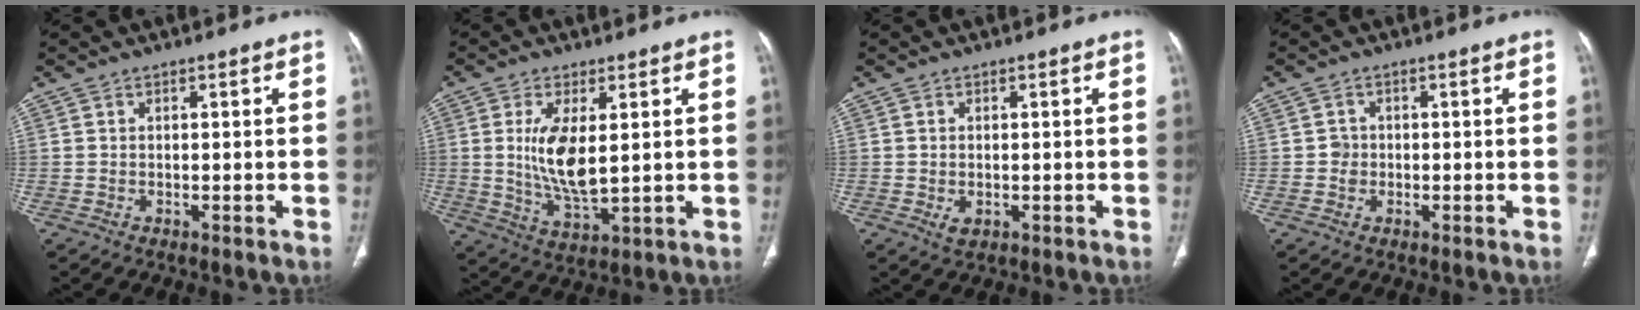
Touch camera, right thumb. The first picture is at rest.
{"total": 10.2, "force": [1.5, 4.1, 9.2], "torque": [-0.184, -0.025, 0.038]}
{"total": 2.2, "force": [-0.5, 1.5, 1.6], "torque": [-0.030, -0.002, -0.003]}
{"total": 1.8, "force": [-0.3, 1.7, 0.6], "torque": [0.001, 0.007, -0.005]}